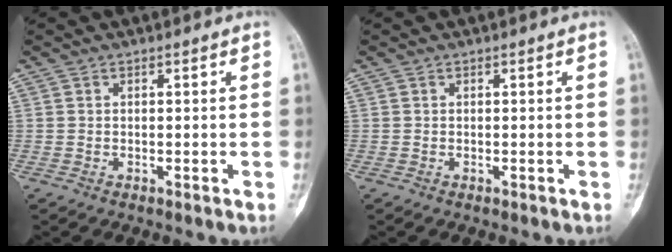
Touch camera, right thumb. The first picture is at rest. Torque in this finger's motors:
{"motor_torque": [0.00, 0.00, 0.05, 0.00, 0.00]}